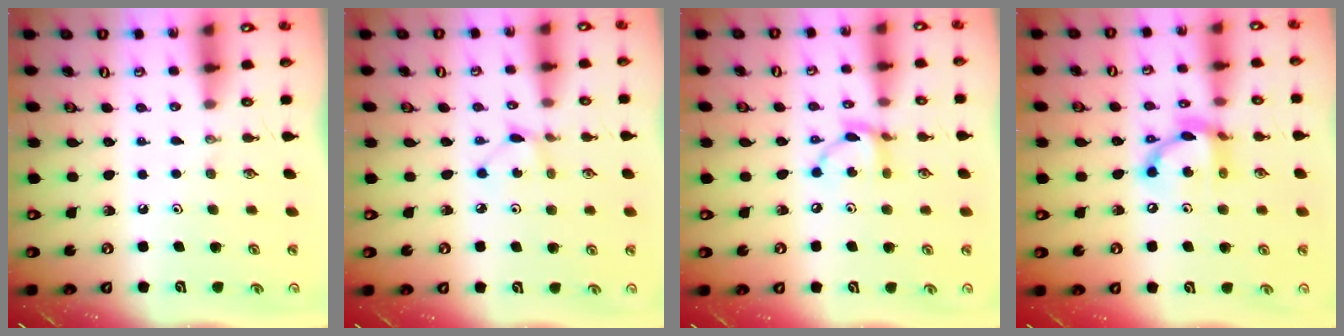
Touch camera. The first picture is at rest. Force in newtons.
{"total": 2.5, "press": 2.4, "slide": 0.3}
{"total": 9.4, "press": 9.3, "slide": 0.6}
{"total": 12.6, "press": 12.6, "slide": 0.8}